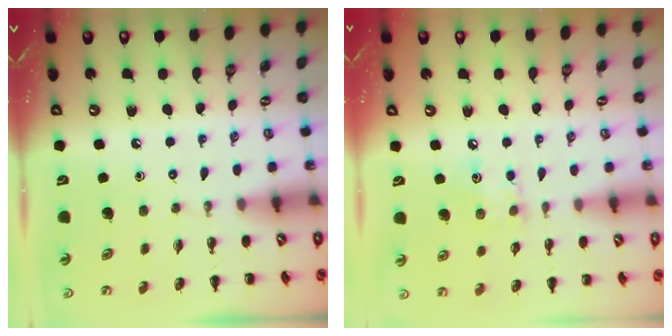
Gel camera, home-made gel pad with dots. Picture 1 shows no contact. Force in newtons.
{"total": 6.5, "press": 6.3, "slide": 1.4}